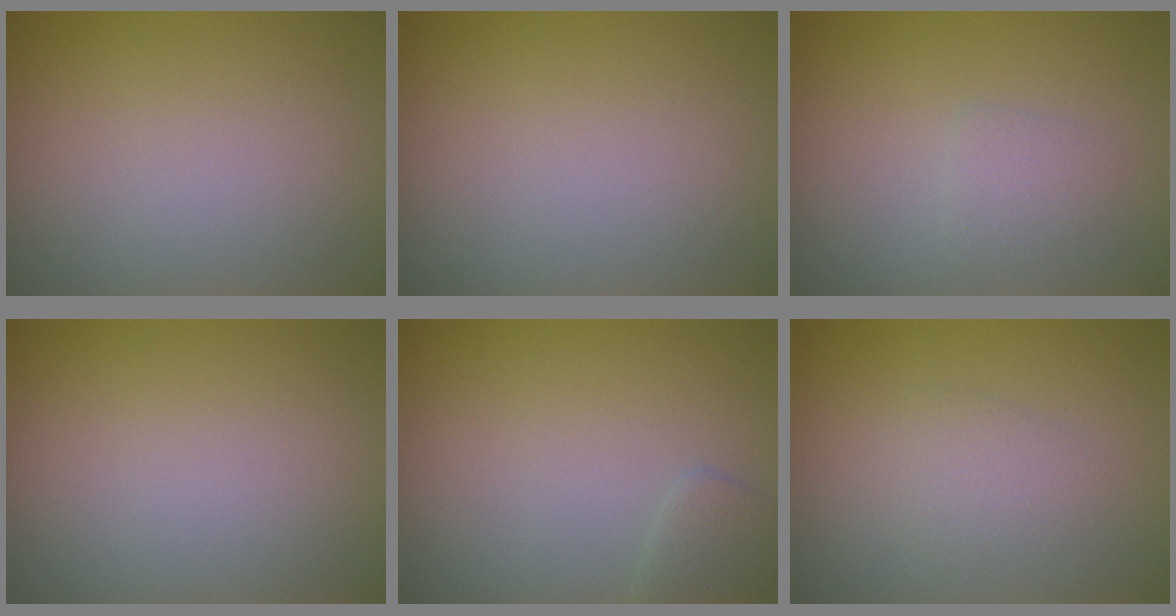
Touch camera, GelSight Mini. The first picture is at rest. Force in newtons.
{"total": 0.0}
{"total": 1.2, "press": 1.2, "slide": 0.0}
{"total": 0.0}
{"total": 1.4, "press": 1.4, "slide": 0.1}
{"total": 1.6, "press": 1.6, "slide": 0.1}